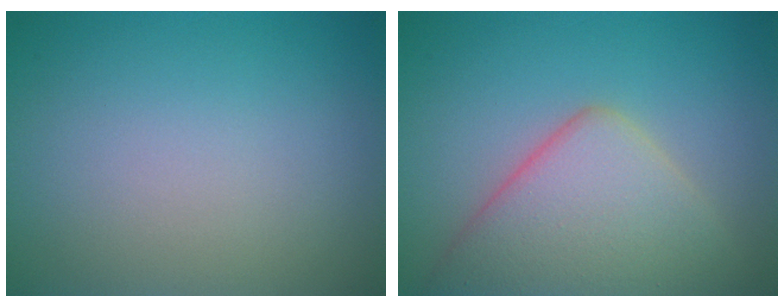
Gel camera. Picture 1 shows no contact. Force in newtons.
{"total": 6.9, "press": 6.9, "slide": 0.5}